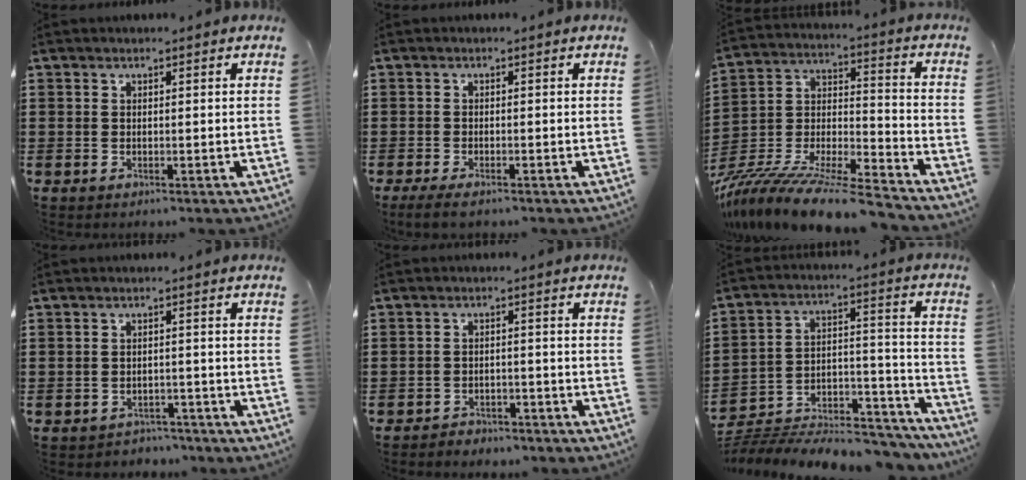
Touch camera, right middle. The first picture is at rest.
{"total": 1.9, "force": [-1.4, 0.4, 1.2], "torque": [-0.035, -0.005, -0.031]}
{"total": 12.0, "force": [-11.2, 0.0, 4.3], "torque": [-0.072, 0.016, -0.225]}
{"total": 2.2, "force": [-2.1, 0.5, -0.2], "torque": [-0.006, -0.001, -0.048]}
{"total": 2.7, "force": [-2.7, 0.5, -0.2], "torque": [-0.004, 0.002, -0.059]}
{"total": 7.0, "force": [-6.7, 1.8, 1.3], "torque": [-0.015, 0.012, -0.131]}